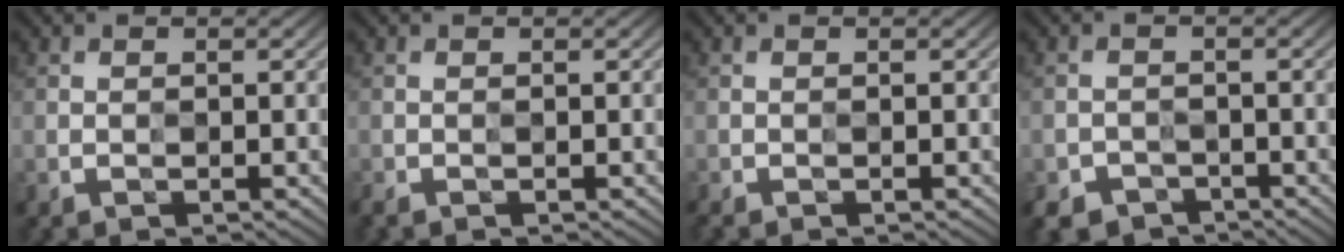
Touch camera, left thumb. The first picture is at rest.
{"total": 0.7, "force": [-0.5, 0.1, 0.5], "torque": [-0.014, -0.003, -0.012]}
{"total": 0.7, "force": [-0.6, 0.0, 0.5], "torque": [-0.014, -0.003, -0.012]}
{"total": 2.3, "force": [-1.8, 1.4, -0.4], "torque": [0.006, -0.004, -0.037]}